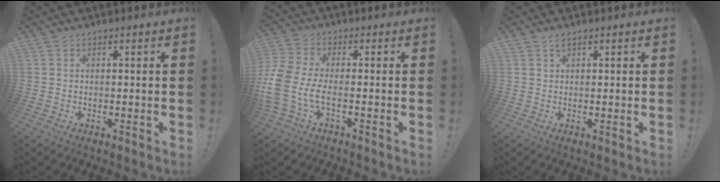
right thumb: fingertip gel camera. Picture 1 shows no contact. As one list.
[{"total": 10.5, "force": [-2.7, 5.1, 8.7], "torque": [-0.193, -0.001, -0.048]}, {"total": 1.4, "force": [0.8, 0.4, 1.1], "torque": [-0.013, -0.003, 0.013]}]